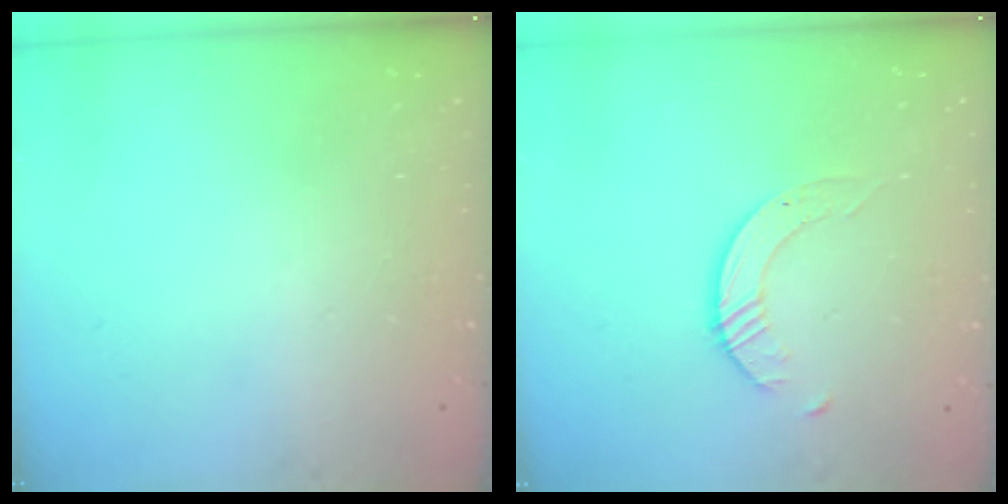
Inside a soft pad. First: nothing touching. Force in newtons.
{"total": 1.7, "press": 1.7, "slide": 0.2}